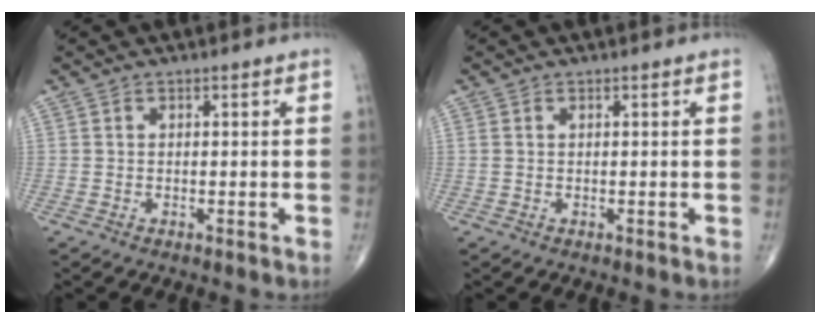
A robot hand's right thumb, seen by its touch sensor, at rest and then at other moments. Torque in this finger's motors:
{"motor_torque": [-0.18, -0.39, 0.06, 0.19, -0.07]}